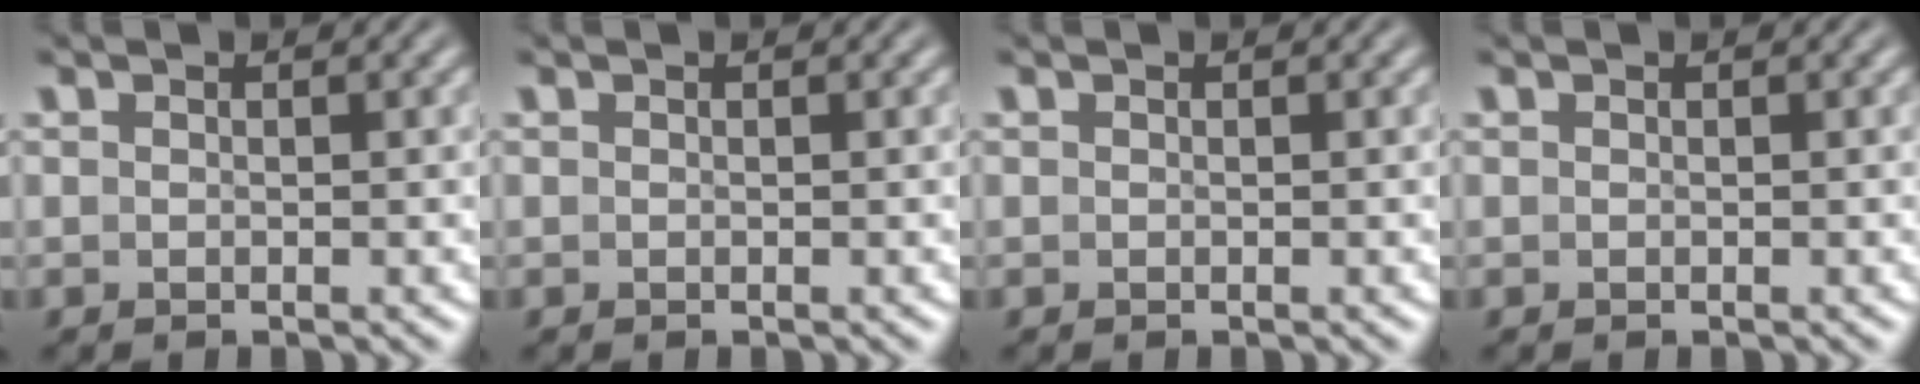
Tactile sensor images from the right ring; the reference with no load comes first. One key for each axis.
{"total": 0.0}
{"total": 0.0}
{"total": 0.0}